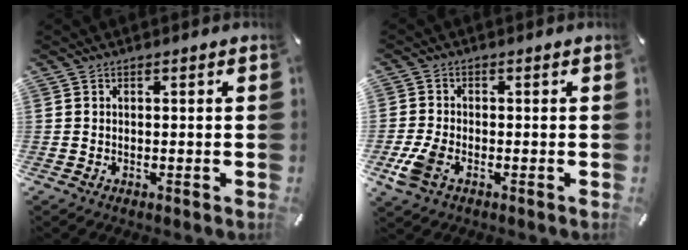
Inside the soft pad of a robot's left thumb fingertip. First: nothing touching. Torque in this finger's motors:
{"motor_torque": [-0.01, -0.07, -0.09, 0.06, 0.03]}